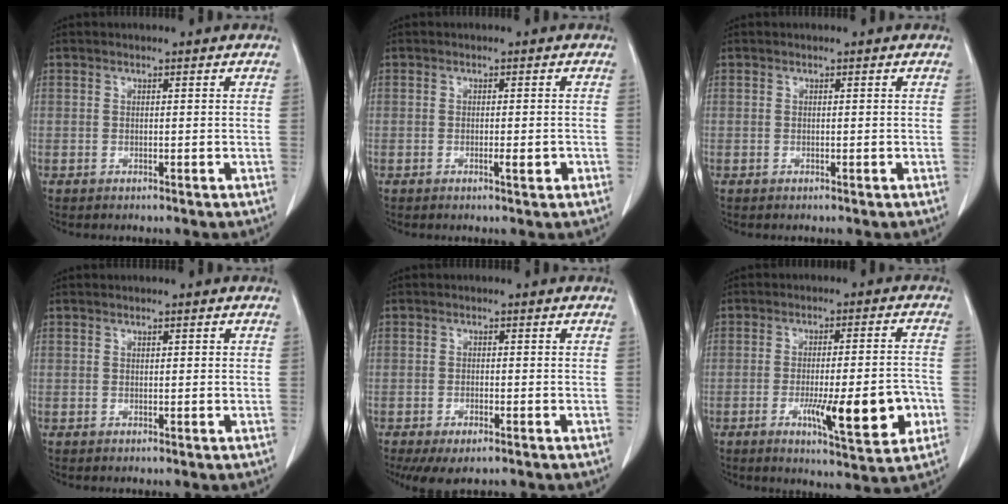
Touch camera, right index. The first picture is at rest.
{"total": 1.8, "force": [-0.6, 0.3, 1.7], "torque": [-0.025, -0.001, -0.005]}
{"total": 0.0}
{"total": 0.5, "force": [0.2, 0.3, 0.4], "torque": [-0.003, 0.000, 0.003]}
{"total": 4.7, "force": [-2.9, 1.5, 3.3], "torque": [-0.057, -0.011, -0.044]}
{"total": 12.4, "force": [-3.8, 1.9, 11.7], "torque": [-0.170, -0.006, -0.048]}